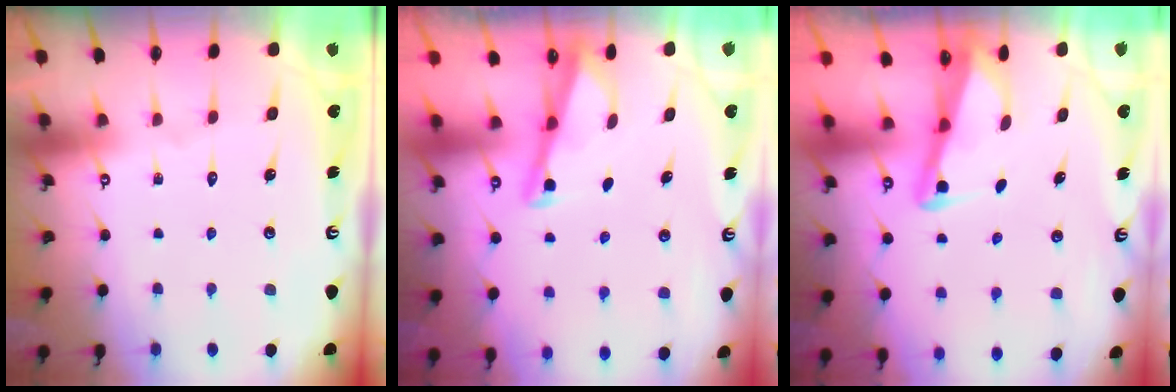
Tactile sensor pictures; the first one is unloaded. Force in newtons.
{"total": 2.9, "press": 2.9, "slide": 0.2}
{"total": 3.0, "press": 2.9, "slide": 0.4}